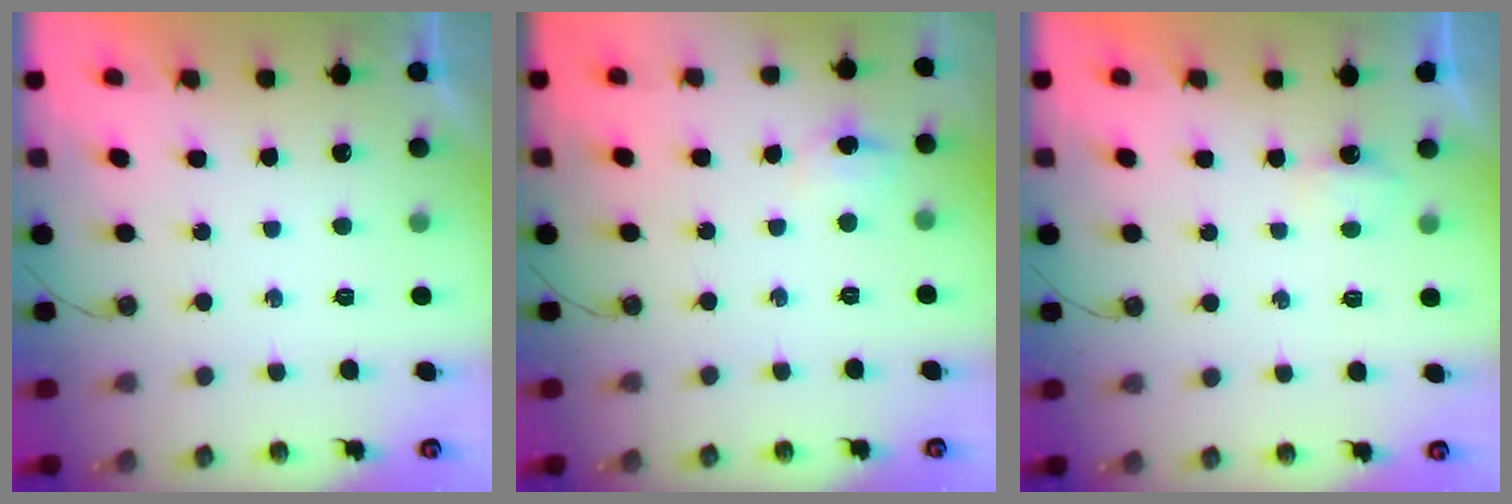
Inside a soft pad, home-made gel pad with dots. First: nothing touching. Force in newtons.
{"total": 3.9, "press": 3.6, "slide": 1.5}
{"total": 3.0, "press": 2.9, "slide": 0.5}